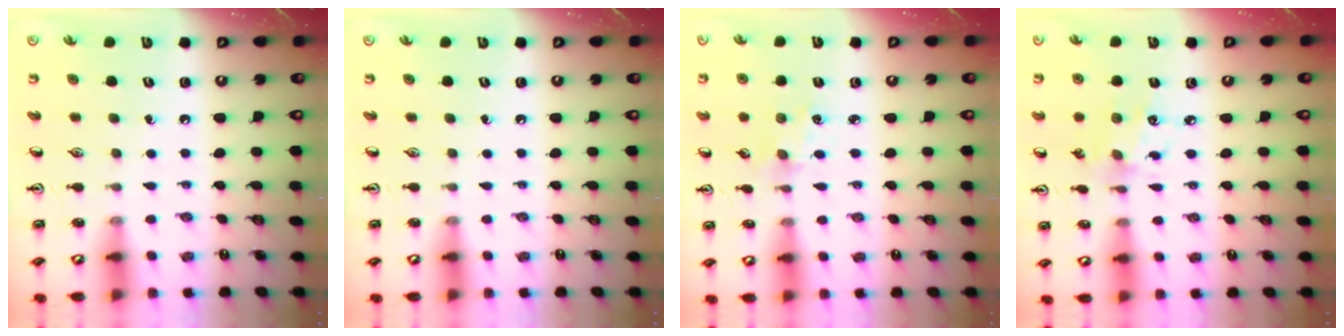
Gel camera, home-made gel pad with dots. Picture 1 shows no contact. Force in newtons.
{"total": 0.0}
{"total": 2.8, "press": 2.8, "slide": 0.4}
{"total": 6.3, "press": 6.3, "slide": 0.6}